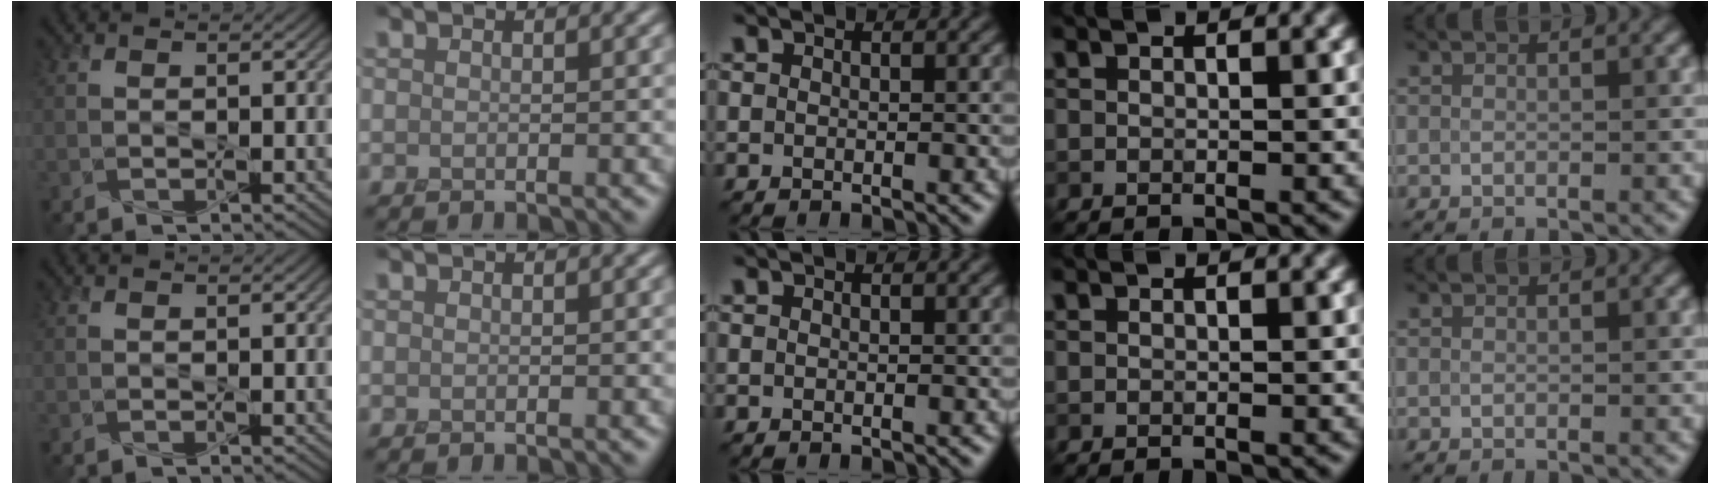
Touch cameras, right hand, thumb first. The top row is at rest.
{}